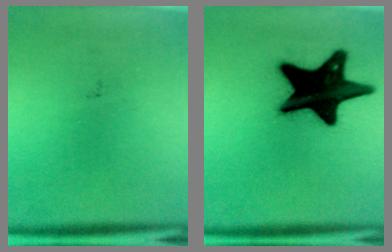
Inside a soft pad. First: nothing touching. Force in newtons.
{"total": 20.2}